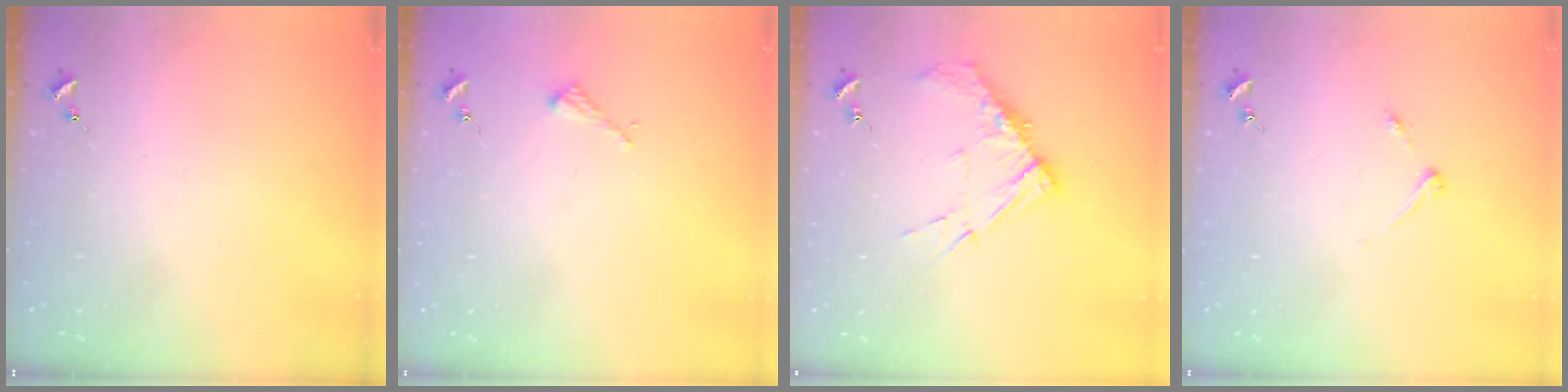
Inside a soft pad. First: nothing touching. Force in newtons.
{"total": 2.2, "press": 2.2, "slide": 0.2}
{"total": 11.1, "press": 11.0, "slide": 1.1}
{"total": 3.9, "press": 3.8, "slide": 0.6}